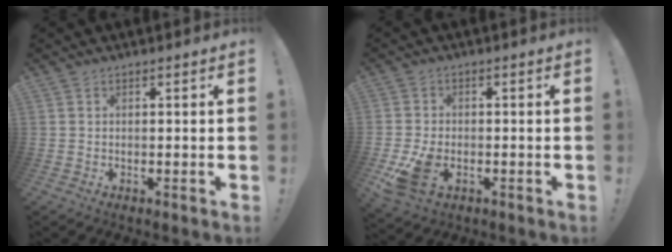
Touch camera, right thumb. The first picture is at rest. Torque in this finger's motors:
{"motor_torque": [1.50, 1.08, 0.60, -0.54, 0.34]}